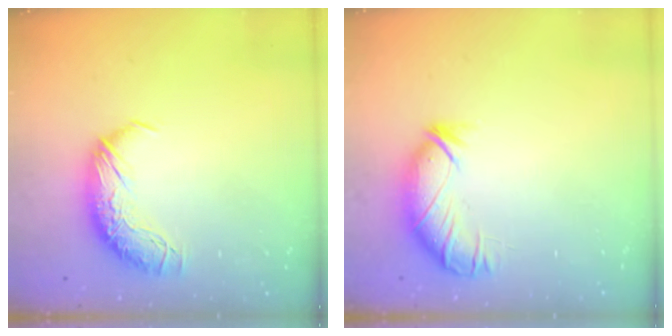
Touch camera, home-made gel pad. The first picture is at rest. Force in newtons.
{"total": 2.6, "press": 2.5, "slide": 0.9}